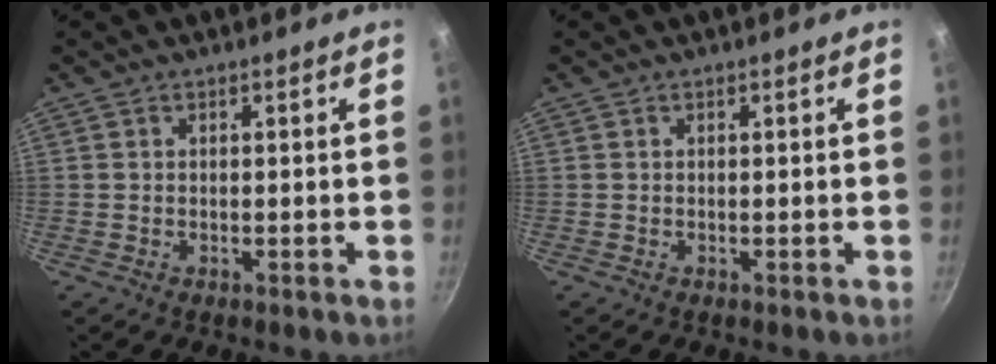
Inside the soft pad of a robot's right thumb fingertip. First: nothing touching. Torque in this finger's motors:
{"motor_torque": [0.00, 0.00, 0.03, 0.01, 0.00]}